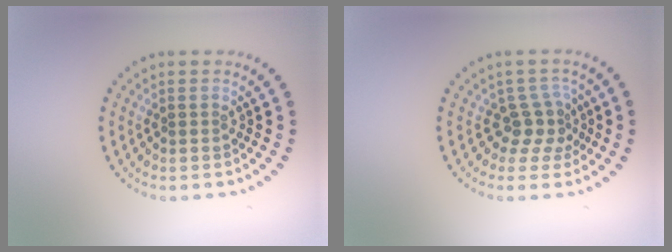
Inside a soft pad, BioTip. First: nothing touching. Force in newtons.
{"total": 2.7, "press": 1.9, "slide": 1.9}